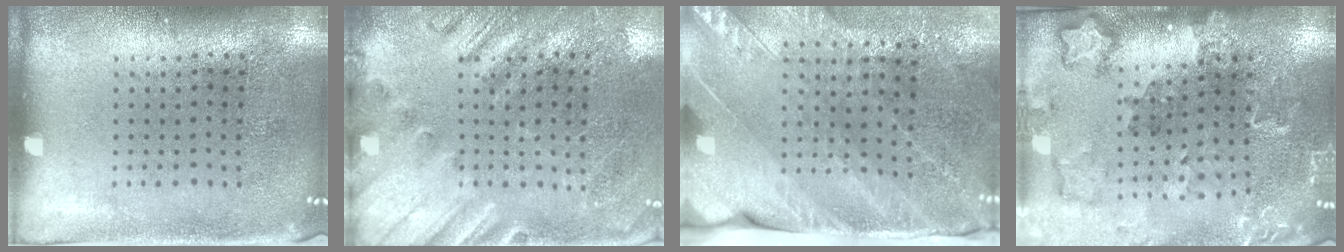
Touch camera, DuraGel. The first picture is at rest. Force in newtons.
{"total": 2.4, "press": 2.0, "slide": 1.3}
{"total": 3.7, "press": 3.1, "slide": 1.9}
{"total": 1.8, "press": 1.8, "slide": 0.2}